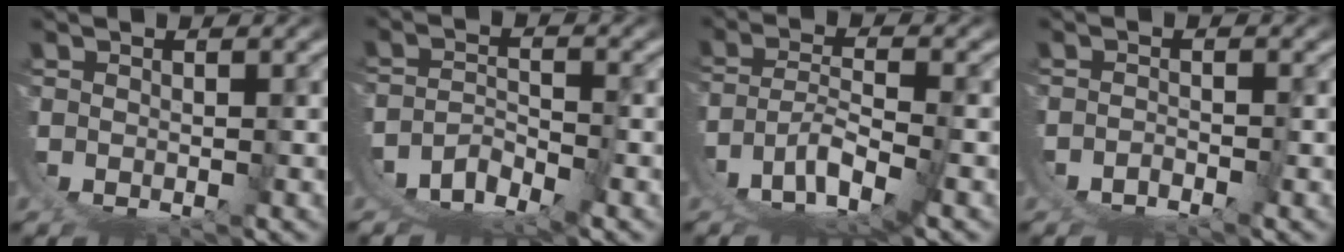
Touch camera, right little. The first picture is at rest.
{"total": 9.7, "force": [-1.8, 8.4, 4.5], "torque": [-0.134, -0.043, -0.028]}
{"total": 9.3, "force": [-0.7, 7.2, 5.8], "torque": [-0.146, -0.041, 0.002]}
{"total": 2.8, "force": [-1.0, 2.4, 1.2], "torque": [-0.035, -0.010, -0.013]}